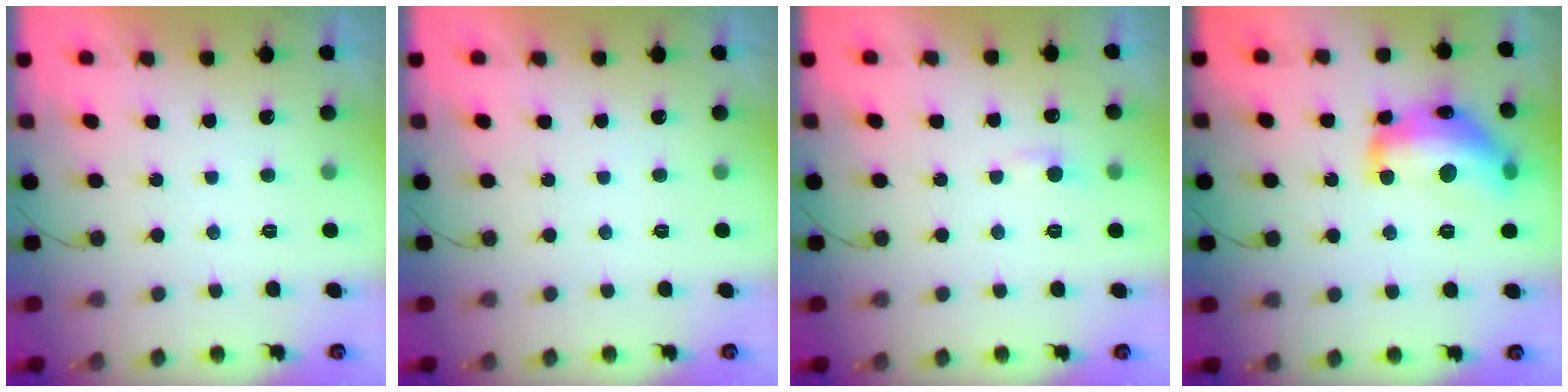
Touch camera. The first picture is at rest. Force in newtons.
{"total": 0.0}
{"total": 4.8, "press": 4.7, "slide": 0.5}
{"total": 18.6, "press": 18.6, "slide": 1.0}